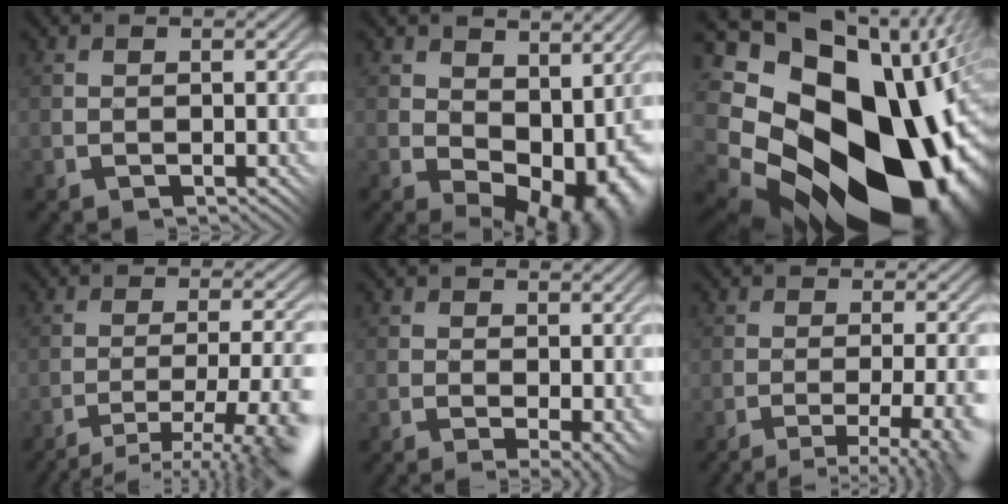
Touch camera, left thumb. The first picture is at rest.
{"total": 8.5, "force": [1.1, 5.1, 6.6], "torque": [-0.108, -0.020, 0.030]}
{"total": 22.0, "force": [-1.1, 15.9, 15.2], "torque": [-0.284, -0.070, -0.021]}
{"total": 11.6, "force": [-8.7, 1.3, 7.5], "torque": [-0.119, 0.005, -0.115]}
{"total": 3.2, "force": [-1.4, 1.7, 2.3], "torque": [-0.028, 0.002, -0.013]}
{"total": 9.7, "force": [-6.2, 1.8, 7.2], "torque": [-0.083, 0.005, -0.062]}